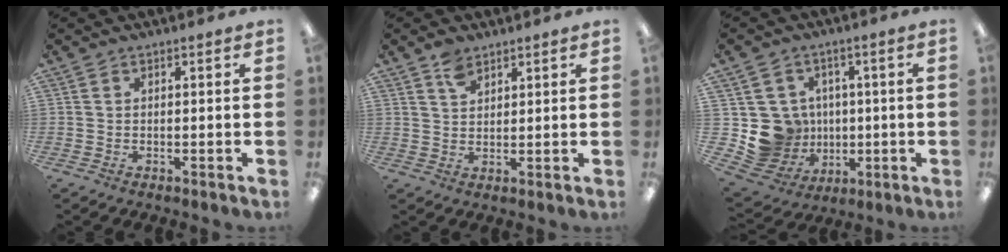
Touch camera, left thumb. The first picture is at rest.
{"total": 3.8, "force": [2.8, 2.0, 1.5], "torque": [-0.028, -0.006, 0.053]}
{"total": 11.6, "force": [0.0, 11.3, 2.4], "torque": [-0.076, -0.001, 0.020]}